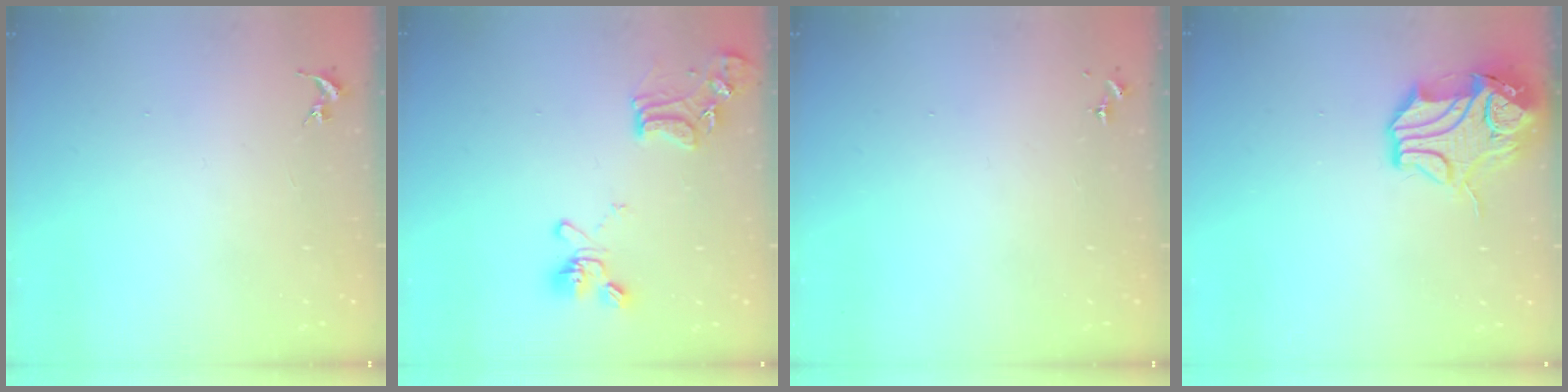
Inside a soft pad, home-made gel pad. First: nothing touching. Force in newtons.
{"total": 16.0, "press": 15.8, "slide": 1.9}
{"total": 0.0}
{"total": 13.9, "press": 13.7, "slide": 2.0}